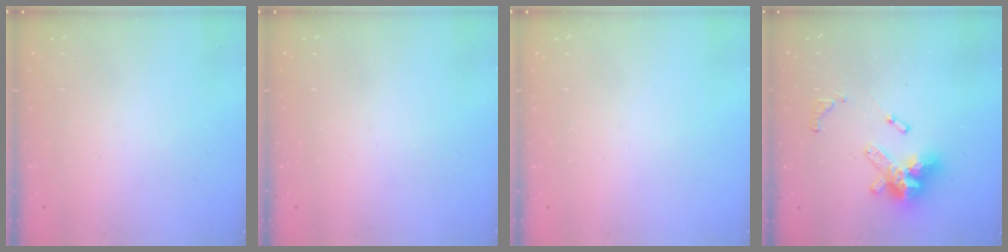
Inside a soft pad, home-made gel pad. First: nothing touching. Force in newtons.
{"total": 0.0}
{"total": 0.0}
{"total": 15.2, "press": 15.1, "slide": 1.3}